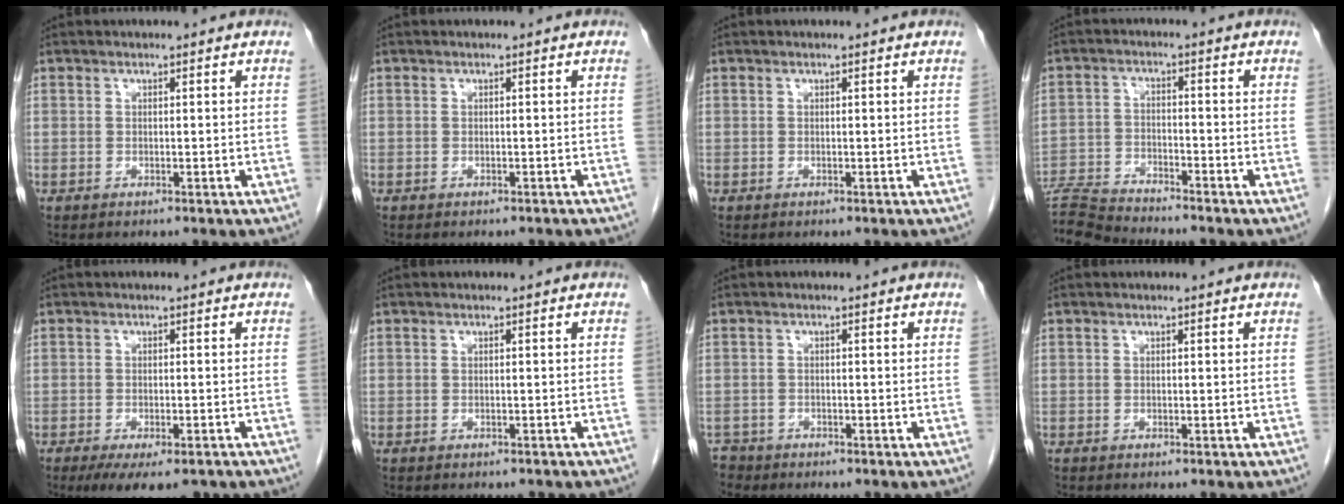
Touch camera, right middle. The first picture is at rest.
{"total": 4.1, "force": [-3.6, 1.2, 1.5], "torque": [-0.020, -0.006, -0.038]}
{"total": 0.0}
{"total": 8.4, "force": [-8.3, -0.9, 1.0], "torque": [-0.019, -0.005, -0.155]}
{"total": 8.4, "force": [-6.1, 2.7, 5.1], "torque": [-0.065, -0.011, -0.087]}
{"total": 4.3, "force": [-3.8, 1.4, 1.6], "torque": [-0.020, -0.003, -0.040]}
{"total": 2.0, "force": [-1.8, 0.8, -0.5], "torque": [0.004, -0.002, -0.034]}
{"total": 0.0}